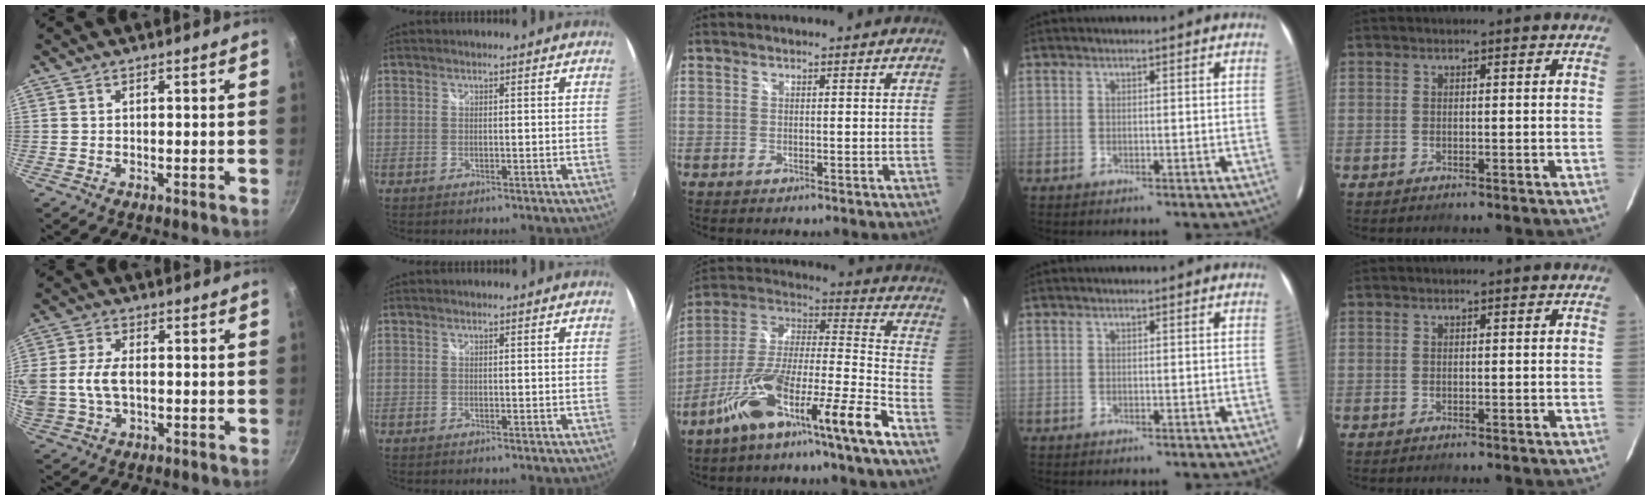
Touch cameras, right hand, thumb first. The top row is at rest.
{"thumb": {"total": 11.0, "force": [-0.4, 7.1, 8.3], "torque": [-0.181, 0.011, -0.013]}, "middle": {"total": 18.3, "force": [-12.1, 0.2, 13.7], "torque": [-0.220, -0.015, -0.216]}}